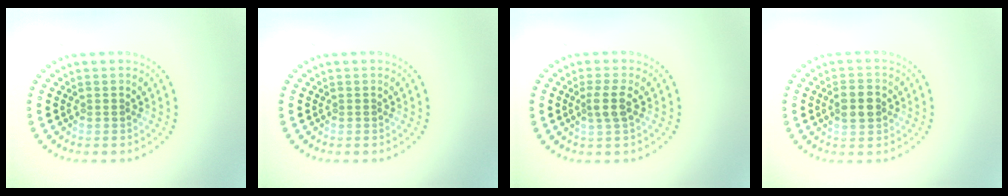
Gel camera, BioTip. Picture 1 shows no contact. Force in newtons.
{"total": 0.0}
{"total": 1.9, "press": 1.6, "slide": 1.1}
{"total": 3.0, "press": 3.0, "slide": 0.0}